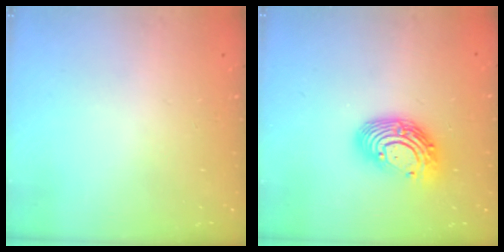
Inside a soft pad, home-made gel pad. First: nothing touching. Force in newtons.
{"total": 13.2, "press": 13.1, "slide": 1.3}